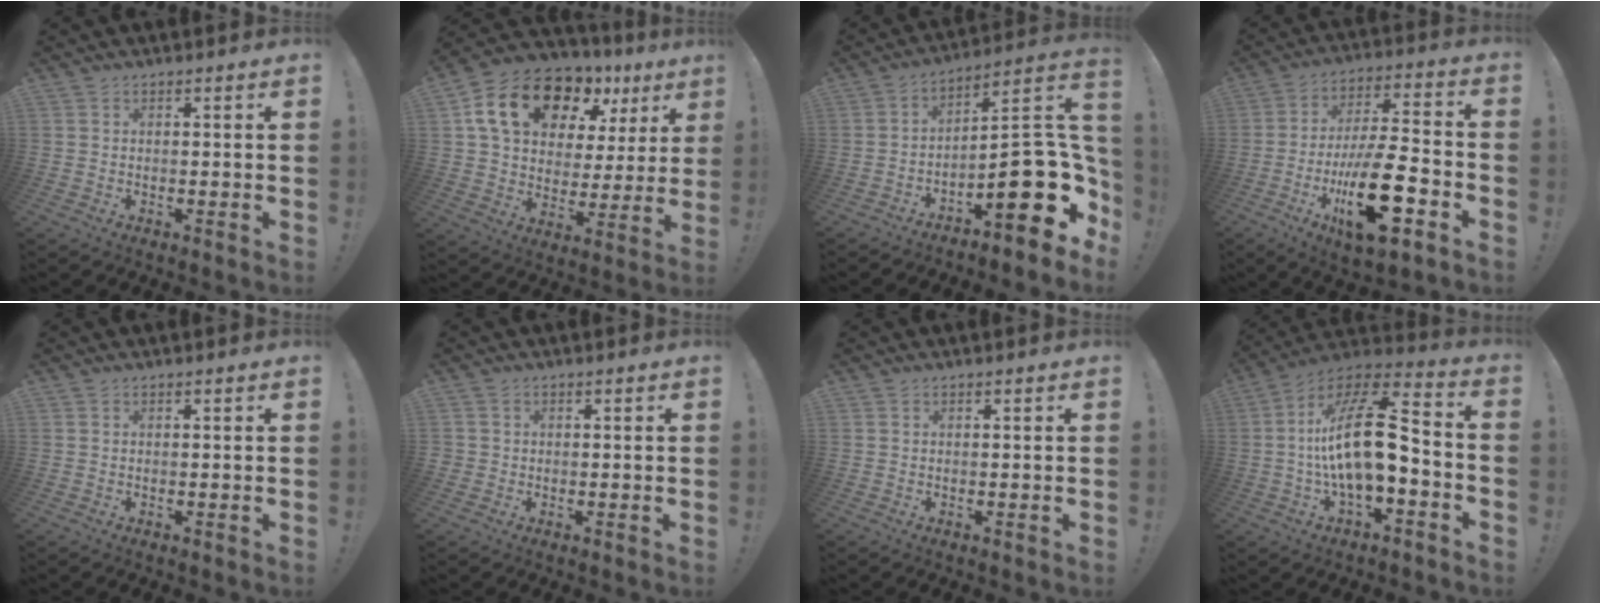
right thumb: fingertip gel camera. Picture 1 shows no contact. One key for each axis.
{"total": 20.4, "fx": 11.2, "fy": 11.8, "fz": 12.2, "tx": -0.204, "ty": -0.047, "tz": 0.206}
{"total": 20.6, "fx": -5.5, "fy": 8.0, "fz": 18.1, "tx": -0.243, "ty": 0.024, "tz": -0.076}
{"total": 21.7, "fx": -7.7, "fy": 8.1, "fz": 18.5, "tx": -0.323, "ty": 0.040, "tz": -0.117}
{"total": 0.0}
{"total": 1.1, "fx": 0.0, "fy": 1.1, "fz": 0.2, "tx": -0.002, "ty": 0.000, "tz": 0.001}
{"total": 0.0}
{"total": 22.0, "fx": -0.8, "fy": 8.8, "fz": 20.2, "tx": -0.375, "ty": 0.015, "tz": -0.013}